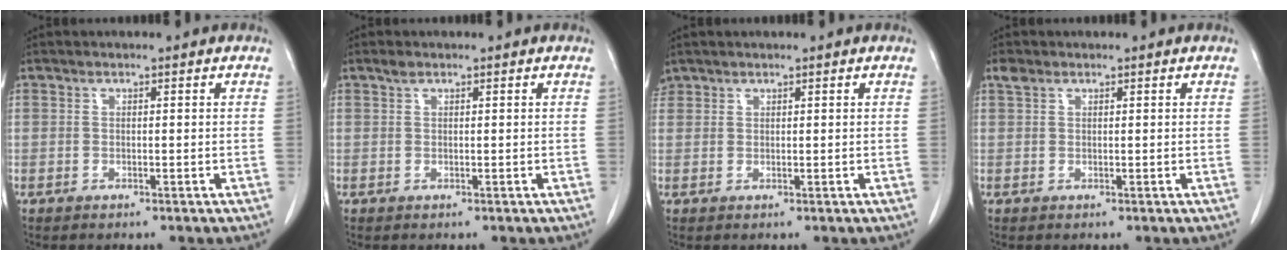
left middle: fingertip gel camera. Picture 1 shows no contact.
{"total": 0.6, "force": [0.5, 0.3, 0.3], "torque": [-0.008, 0.006, 0.009]}
{"total": 1.4, "force": [1.2, 0.7, -0.1], "torque": [0.001, 0.015, 0.024]}
{"total": 1.1, "force": [0.8, 0.6, 0.5], "torque": [-0.015, 0.014, 0.017]}